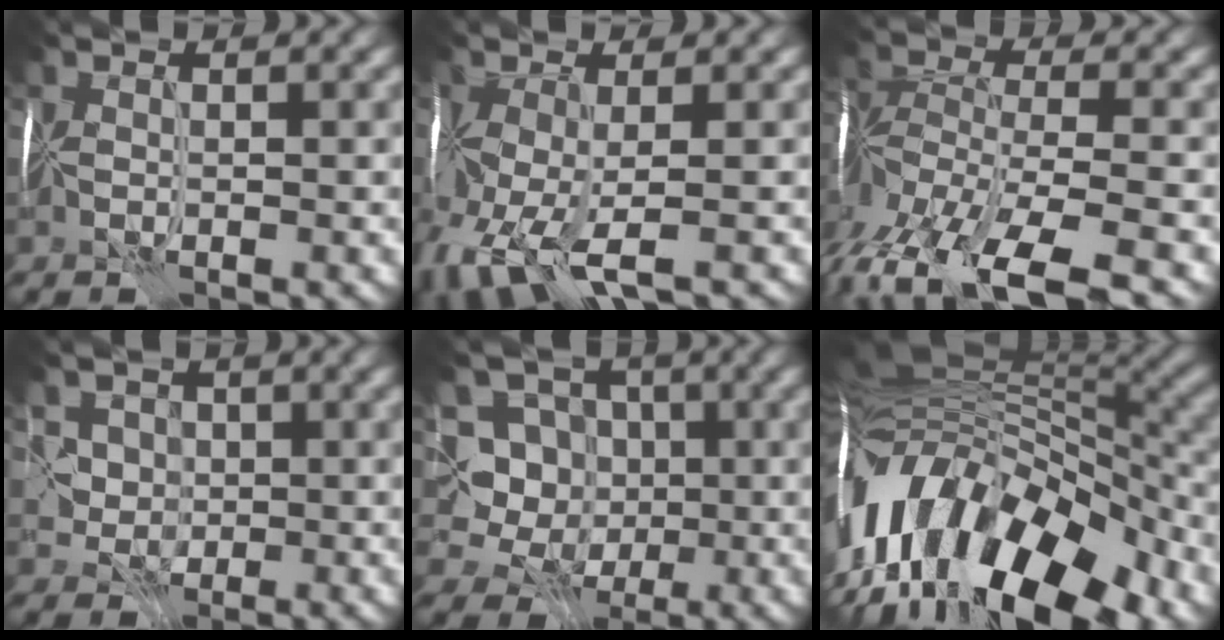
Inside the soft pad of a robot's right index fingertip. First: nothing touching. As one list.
[{"total": 5.3, "force": [-2.4, 2.2, 4.2], "torque": [-0.111, -0.014, -0.048]}, {"total": 12.6, "force": [-8.7, 5.3, 7.5], "torque": [-0.186, -0.025, -0.126]}, {"total": 2.8, "force": [0.6, 2.7, 0.2], "torque": [-0.002, 0.014, 0.013]}, {"total": 6.5, "force": [1.0, 6.3, 1.3], "torque": [-0.028, 0.023, -0.015]}, {"total": 16.2, "force": [-6.2, 7.7, 12.8], "torque": [-0.236, 0.014, -0.113]}]